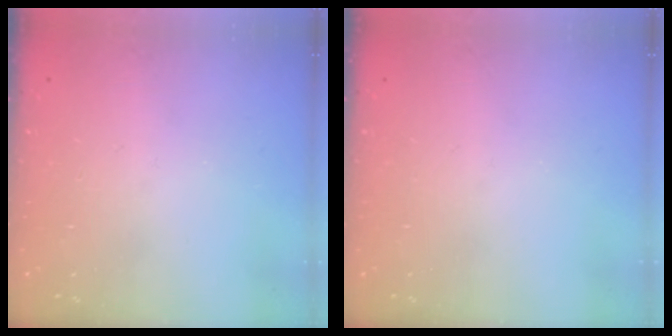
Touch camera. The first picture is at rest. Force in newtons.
{"total": 0.0}